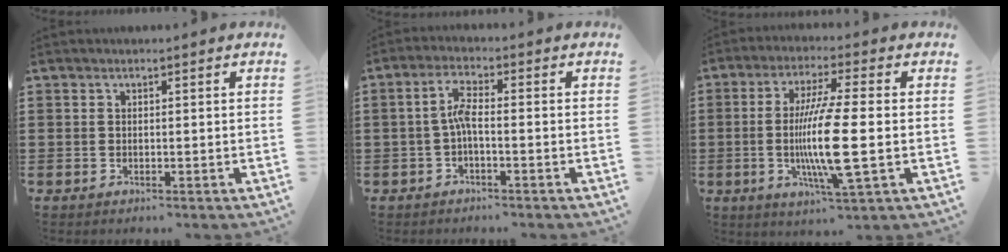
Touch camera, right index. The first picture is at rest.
{"total": 3.7, "force": [-0.9, 1.0, 3.5], "torque": [-0.074, 0.004, -0.020]}
{"total": 11.4, "force": [-1.6, 1.1, 11.2], "torque": [-0.224, -0.020, -0.038]}